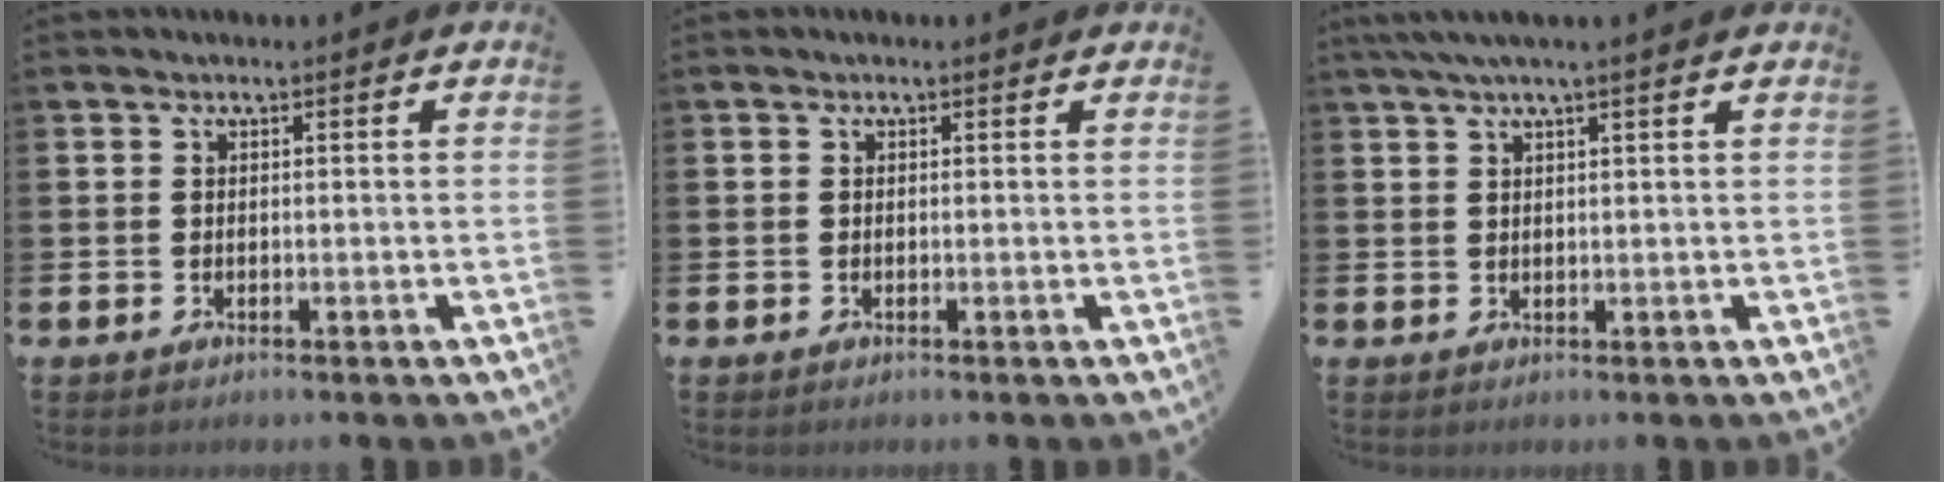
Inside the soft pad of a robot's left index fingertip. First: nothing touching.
{"total": 0.0}
{"total": 2.8, "force": [2.2, -0.2, 1.7], "torque": [-0.040, 0.001, 0.041]}